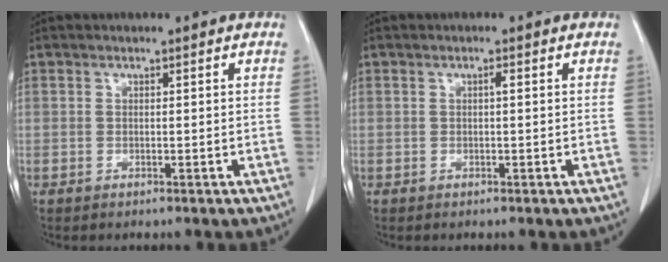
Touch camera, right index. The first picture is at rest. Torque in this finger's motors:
{"motor_torque": [0.24, -0.06, 0.10, 0.03]}